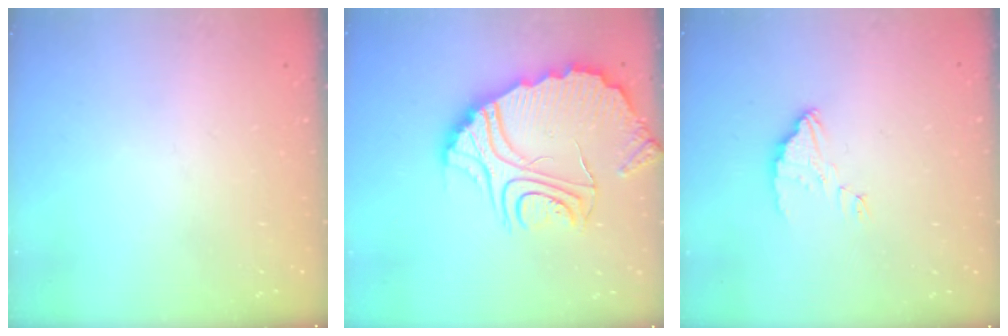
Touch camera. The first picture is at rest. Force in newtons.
{"total": 14.2, "press": 14.1, "slide": 1.3}
{"total": 3.1, "press": 3.1, "slide": 0.1}